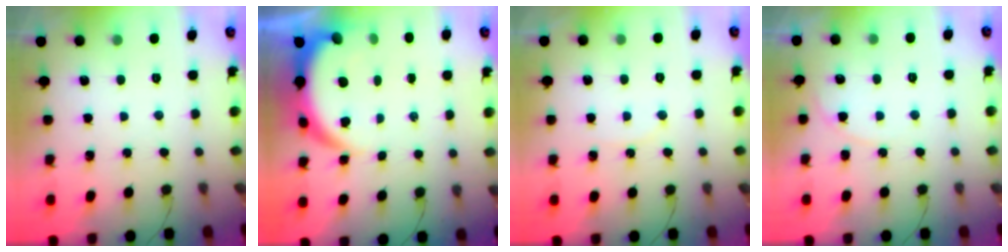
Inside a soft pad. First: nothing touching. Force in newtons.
{"total": 6.4, "press": 6.3, "slide": 0.8}
{"total": 4.2, "press": 4.1, "slide": 0.5}
{"total": 5.6, "press": 5.6, "slide": 0.2}